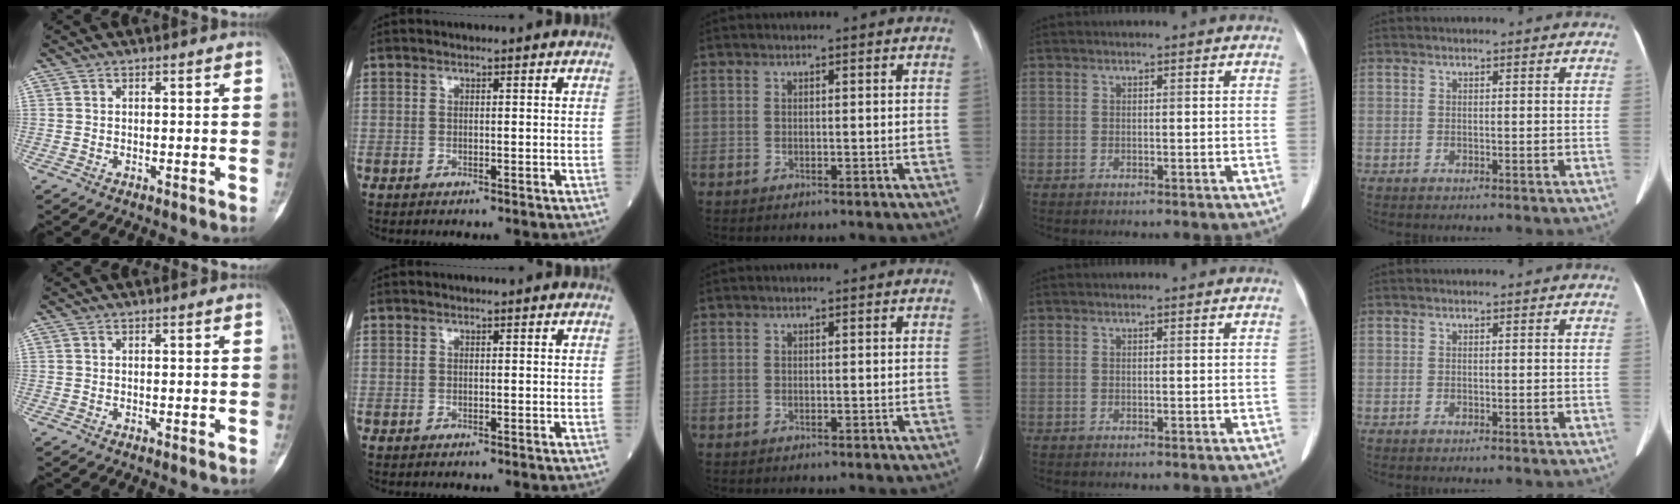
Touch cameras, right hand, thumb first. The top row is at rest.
{}